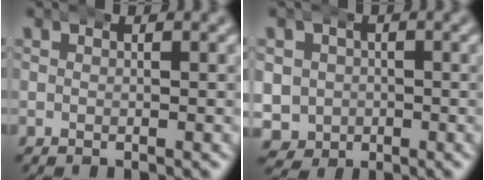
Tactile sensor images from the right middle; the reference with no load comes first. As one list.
[{"total": 9.1, "force": [-1.5, 8.5, 2.9], "torque": [-0.079, -0.031, -0.025]}]